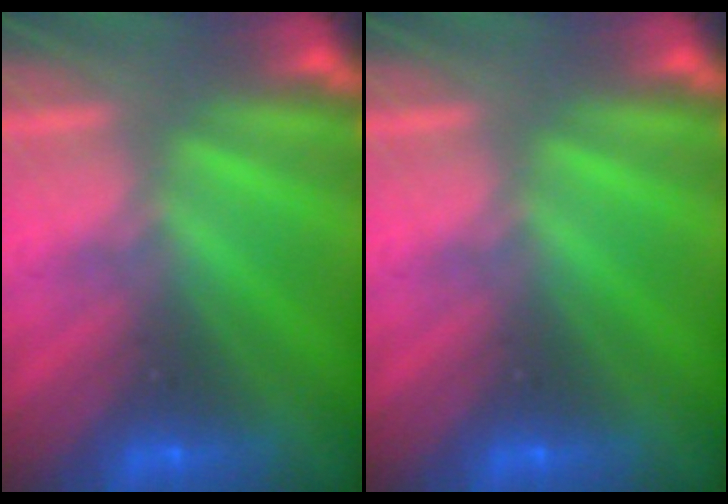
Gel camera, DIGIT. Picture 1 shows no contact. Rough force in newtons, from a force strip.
{"total": 0.0}